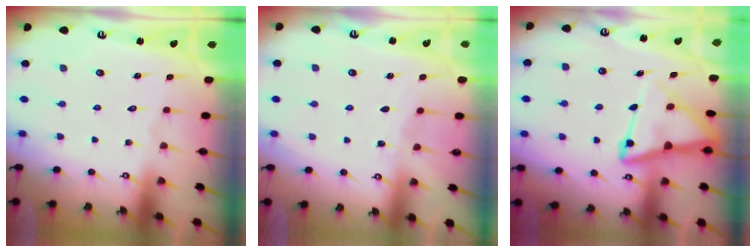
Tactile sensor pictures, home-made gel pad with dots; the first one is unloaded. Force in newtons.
{"total": 3.1, "press": 3.1, "slide": 0.4}
{"total": 12.7, "press": 12.6, "slide": 1.3}